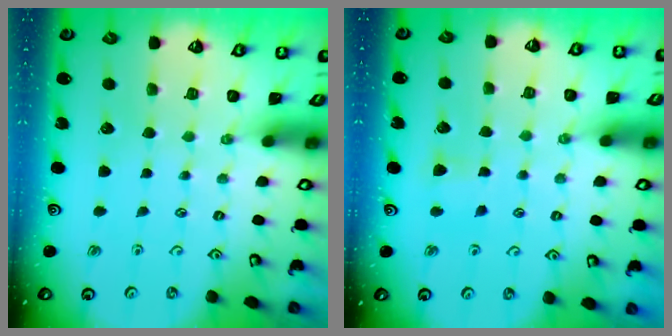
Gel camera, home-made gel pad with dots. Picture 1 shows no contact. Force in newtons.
{"total": 5.4, "press": 5.2, "slide": 1.1}